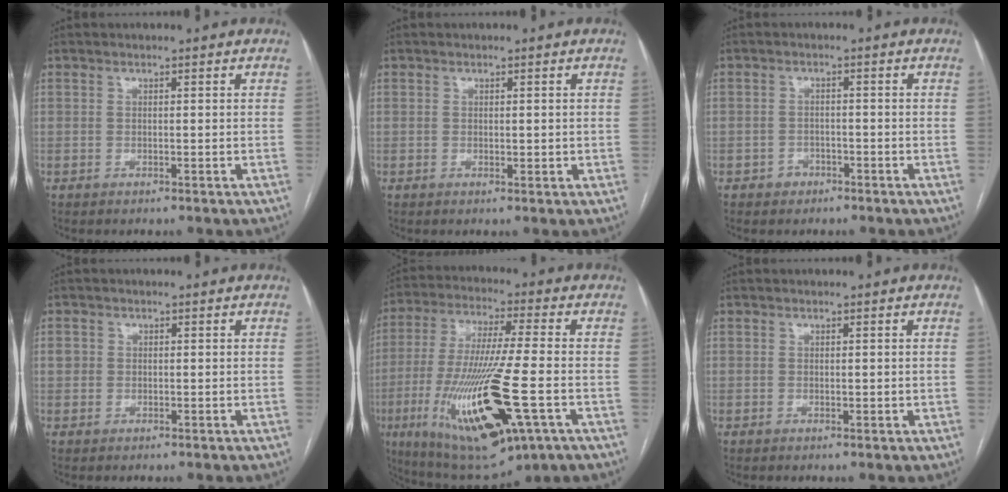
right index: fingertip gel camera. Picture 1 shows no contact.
{"total": 1.0, "force": [0.1, 0.6, 0.8], "torque": [-0.011, -0.003, 0.001]}
{"total": 2.2, "force": [-1.3, 1.7, 0.4], "torque": [-0.003, 0.008, -0.021]}
{"total": 1.5, "force": [0.2, 1.5, 0.4], "torque": [-0.004, 0.010, 0.004]}
{"total": 22.6, "force": [-7.4, 3.8, 21.0], "torque": [-0.432, -0.045, -0.117]}
{"total": 0.6, "force": [0.0, 0.3, 0.5], "torque": [-0.008, -0.002, 0.001]}